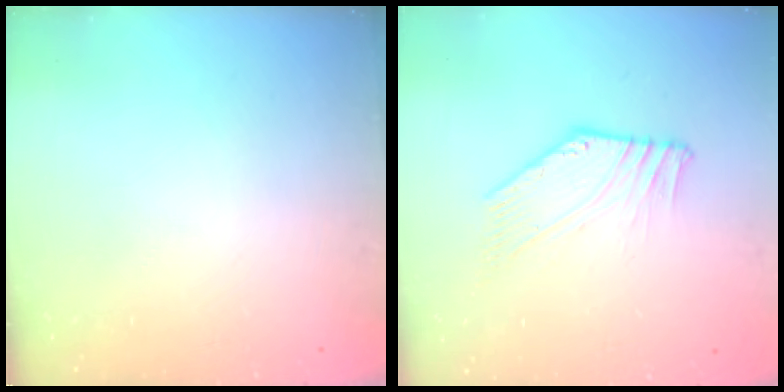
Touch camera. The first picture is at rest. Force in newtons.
{"total": 0.6, "press": 0.1, "slide": 0.6}